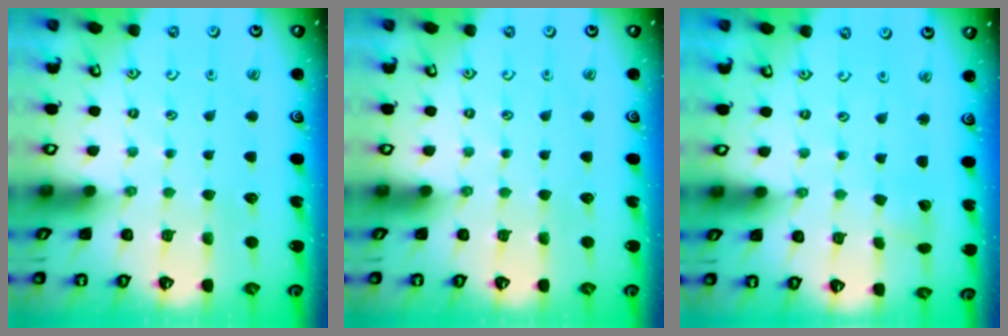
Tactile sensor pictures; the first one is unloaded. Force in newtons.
{"total": 0.0}
{"total": 1.8, "press": 1.8, "slide": 0.1}